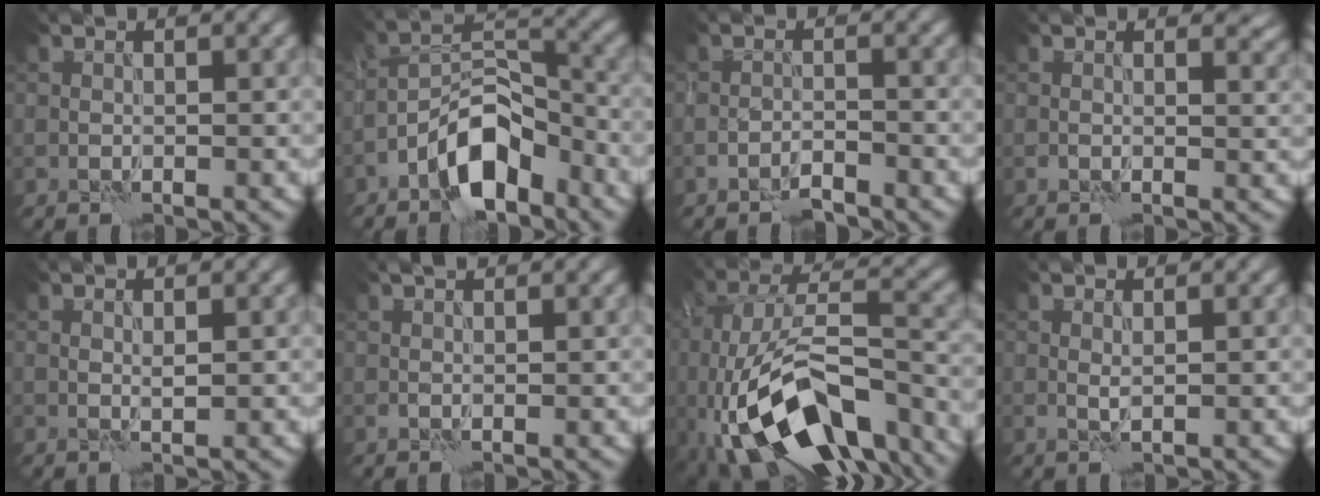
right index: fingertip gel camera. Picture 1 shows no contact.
{"total": 7.5, "force": [-4.6, 3.3, 5.0], "torque": [-0.077, 0.015, -0.091]}
{"total": 2.1, "force": [-1.9, 0.4, 0.9], "torque": [-0.014, 0.004, -0.038]}
{"total": 2.2, "force": [0.7, 1.3, 1.6], "torque": [-0.020, -0.007, 0.008]}
{"total": 0.6, "force": [0.4, -0.1, 0.5], "torque": [-0.009, -0.002, 0.006]}
{"total": 1.2, "force": [0.5, 0.5, 0.9], "torque": [-0.016, 0.004, 0.004]}
{"total": 15.1, "force": [-7.6, 6.8, 11.2], "torque": [-0.209, -0.003, -0.116]}
{"total": 0.7, "force": [0.6, -0.1, 0.5], "torque": [-0.010, -0.002, 0.010]}